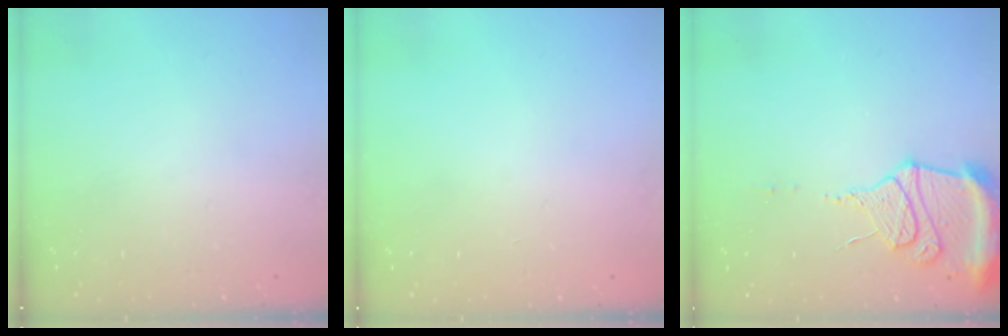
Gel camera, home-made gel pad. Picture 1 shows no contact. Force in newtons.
{"total": 0.0}
{"total": 14.1, "press": 14.1, "slide": 1.3}